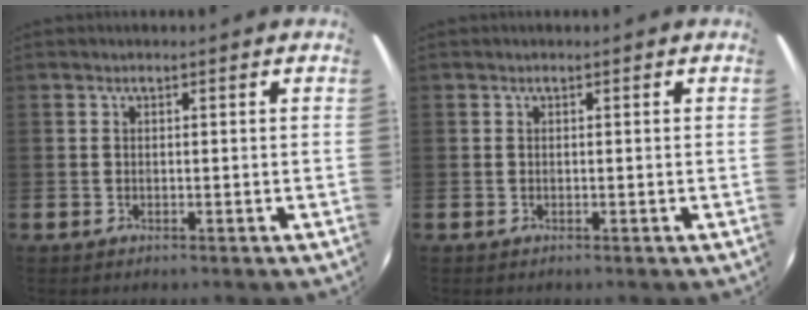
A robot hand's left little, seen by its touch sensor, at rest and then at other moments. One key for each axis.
{"total": 0.0}